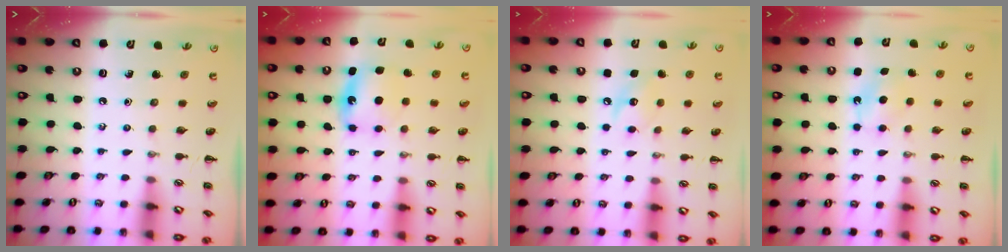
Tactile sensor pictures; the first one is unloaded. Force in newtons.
{"total": 5.7, "press": 5.6, "slide": 1.1}
{"total": 7.3, "press": 7.3, "slide": 0.5}
{"total": 6.1, "press": 5.9, "slide": 1.7}